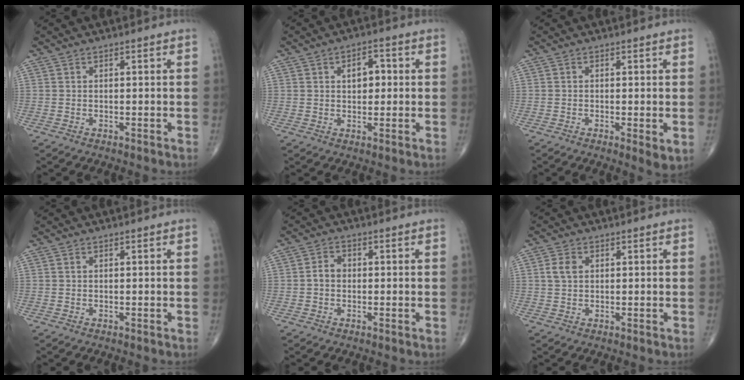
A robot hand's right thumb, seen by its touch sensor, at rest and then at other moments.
{"total": 4.8, "force": [1.0, 3.0, 3.6], "torque": [-0.036, 0.005, 0.012]}
{"total": 3.1, "force": [-0.6, 0.8, 2.9], "torque": [-0.051, -0.011, -0.013]}
{"total": 0.0}
{"total": 2.7, "force": [-0.3, 2.1, 1.7], "torque": [-0.025, 0.012, -0.011]}
{"total": 2.9, "force": [0.7, 2.0, 2.0], "torque": [-0.039, 0.003, 0.013]}